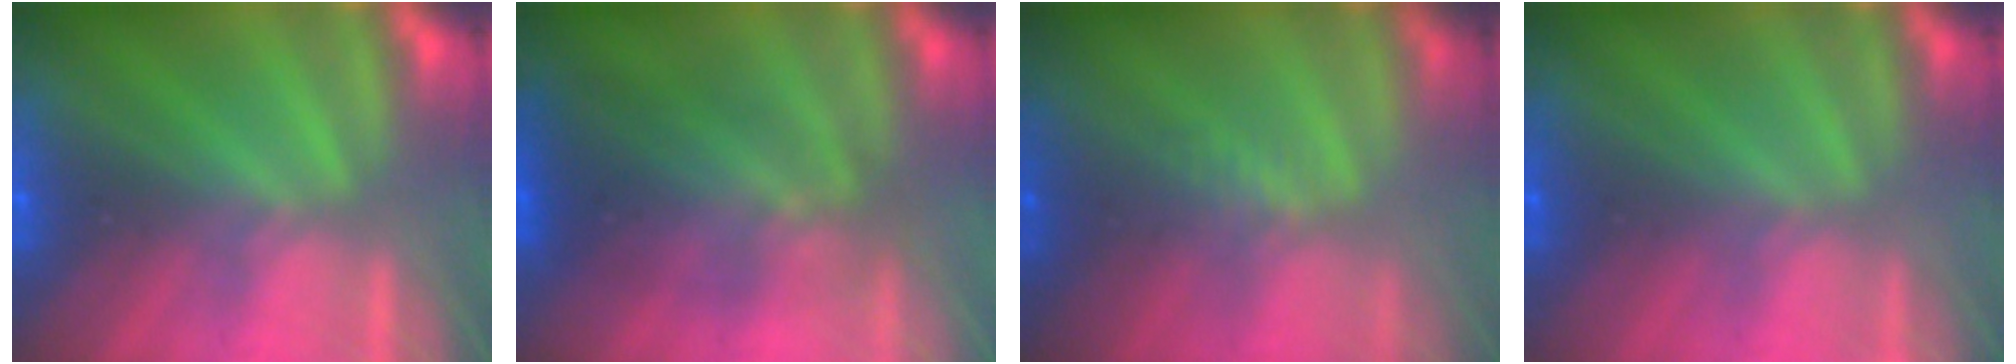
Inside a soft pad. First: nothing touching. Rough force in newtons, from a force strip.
{"total": 3.5}
{"total": 2.3}
{"total": 2.4}